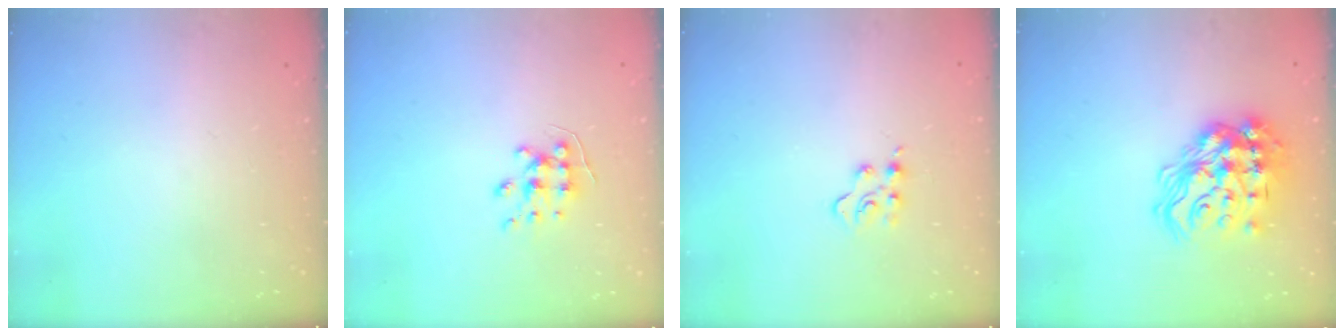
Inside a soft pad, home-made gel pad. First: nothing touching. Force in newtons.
{"total": 6.4, "press": 6.4, "slide": 0.6}
{"total": 3.0, "press": 2.9, "slide": 0.3}
{"total": 21.5, "press": 21.4, "slide": 1.7}